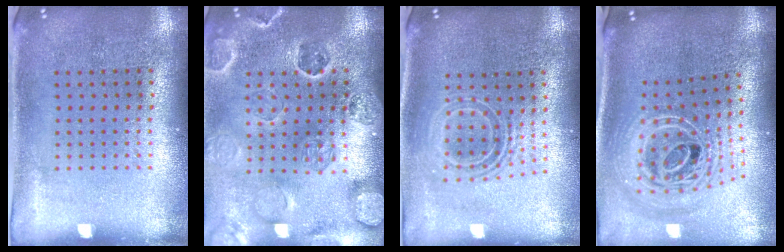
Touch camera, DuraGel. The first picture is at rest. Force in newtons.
{"total": 2.7, "press": 2.7, "slide": 0.6}
{"total": 1.7, "press": 1.3, "slide": 1.1}
{"total": 2.8, "press": 2.0, "slide": 2.0}